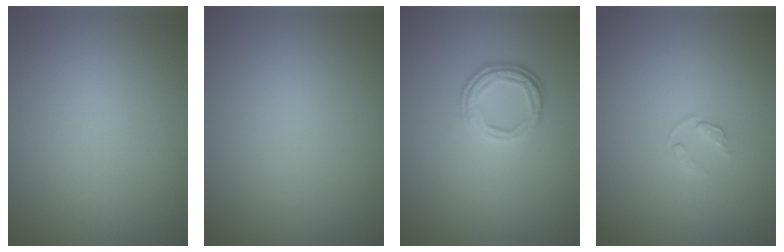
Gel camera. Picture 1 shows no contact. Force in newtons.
{"total": 0.0}
{"total": 2.5, "press": 2.1, "slide": 1.4}
{"total": 0.8, "press": 0.5, "slide": 0.6}